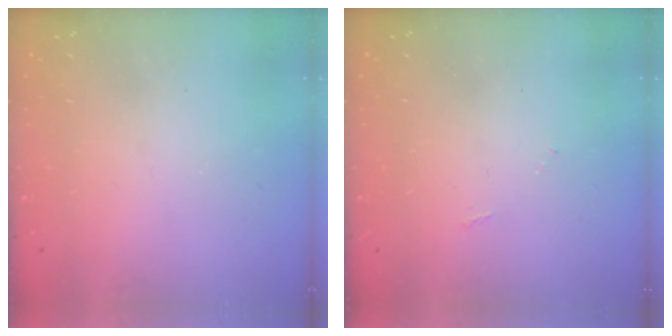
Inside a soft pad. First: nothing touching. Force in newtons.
{"total": 4.0, "press": 4.0, "slide": 0.6}